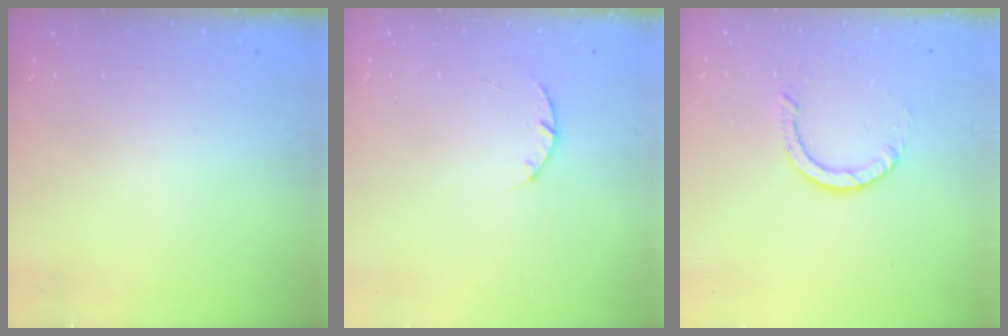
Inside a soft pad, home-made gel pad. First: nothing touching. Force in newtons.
{"total": 2.9, "press": 2.9, "slide": 0.5}
{"total": 3.6, "press": 3.6, "slide": 0.3}